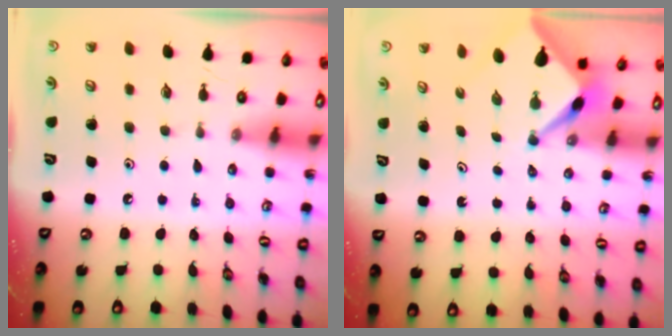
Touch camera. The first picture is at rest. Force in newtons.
{"total": 3.1, "press": 3.1, "slide": 0.3}